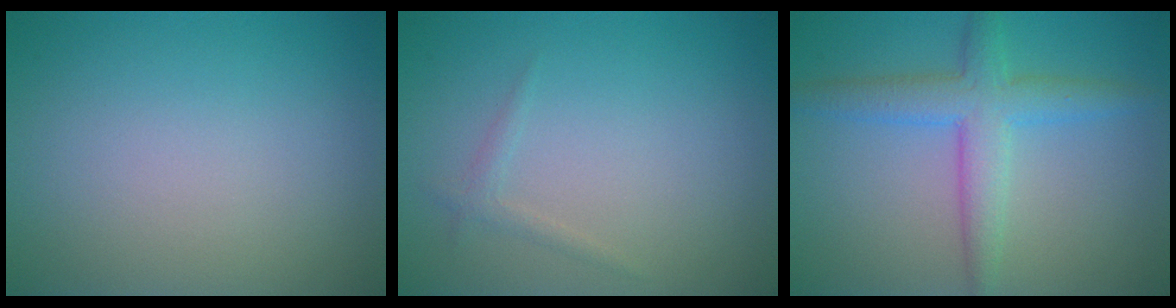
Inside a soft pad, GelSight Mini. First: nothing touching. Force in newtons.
{"total": 0.9, "press": 0.9, "slide": 0.0}
{"total": 3.3, "press": 3.3, "slide": 0.2}